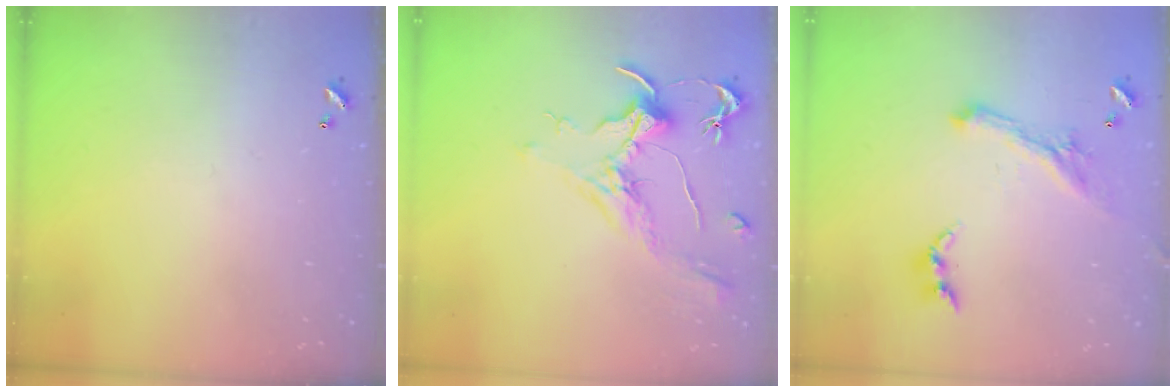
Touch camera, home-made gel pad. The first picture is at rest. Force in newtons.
{"total": 2.1, "press": 2.0, "slide": 0.8}
{"total": 1.8, "press": 1.7, "slide": 0.4}